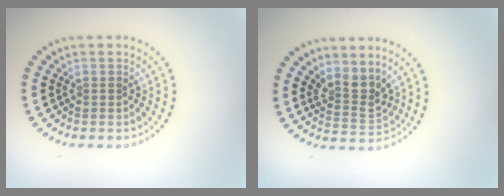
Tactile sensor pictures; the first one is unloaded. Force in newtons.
{"total": 2.8, "press": 2.0, "slide": 1.9}